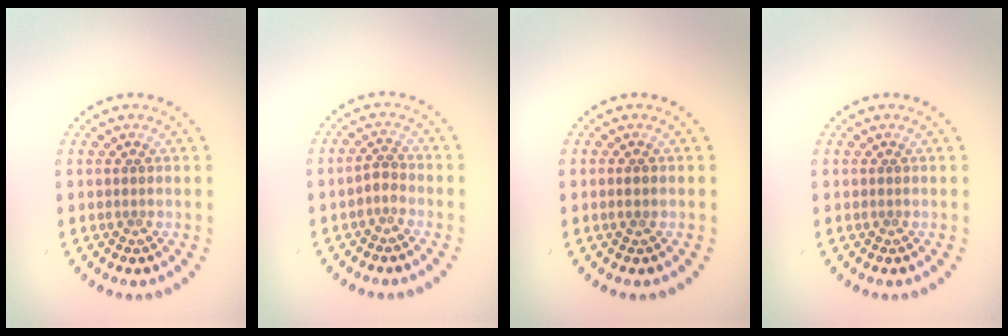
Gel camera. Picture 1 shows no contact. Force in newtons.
{"total": 1.2, "press": 1.0, "slide": 0.7}
{"total": 1.0, "press": 0.9, "slide": 0.4}
{"total": 0.0}